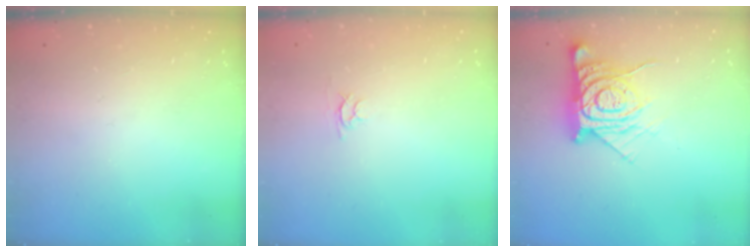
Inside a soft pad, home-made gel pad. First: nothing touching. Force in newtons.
{"total": 2.4, "press": 2.4, "slide": 0.3}
{"total": 13.0, "press": 13.0, "slide": 1.0}